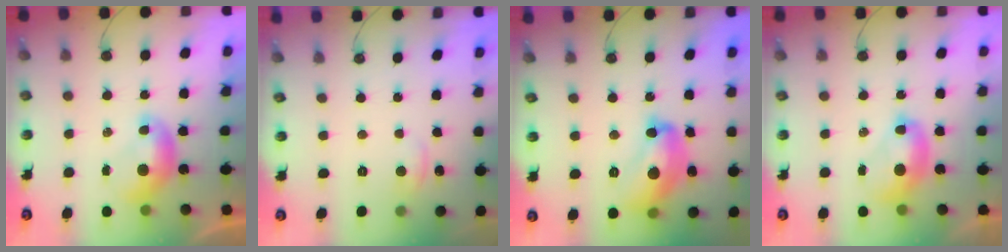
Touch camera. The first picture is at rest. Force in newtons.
{"total": 1.7, "press": 1.6, "slide": 0.6}
{"total": 12.0, "press": 12.0, "slide": 0.8}
{"total": 2.7, "press": 2.7, "slide": 0.1}